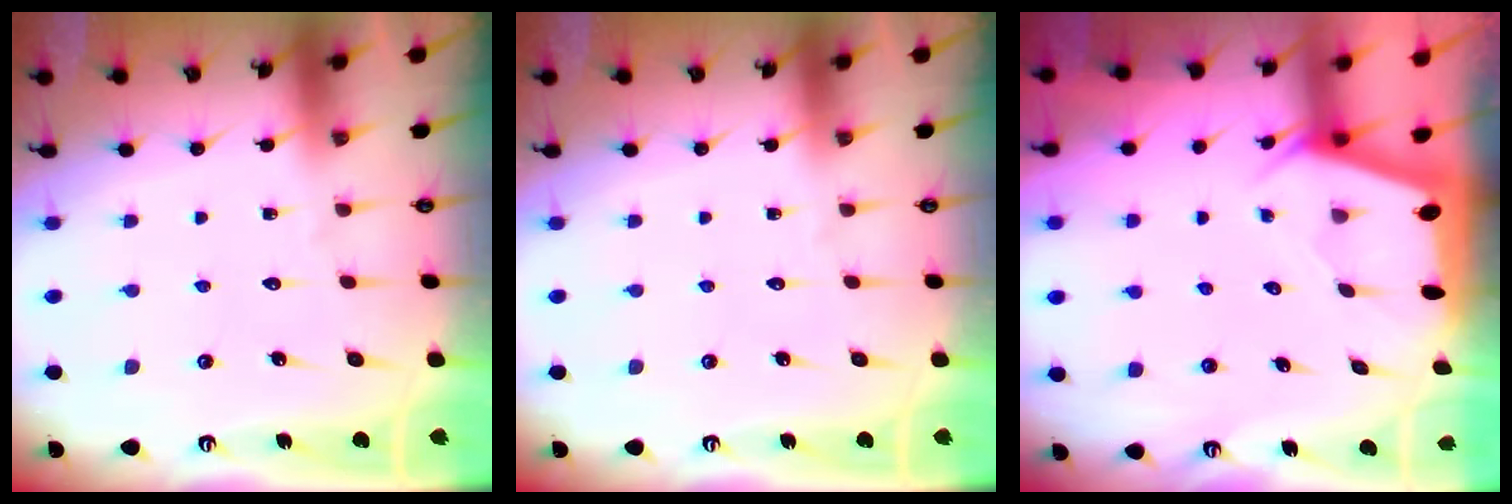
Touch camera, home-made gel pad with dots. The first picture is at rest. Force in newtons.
{"total": 0.0}
{"total": 1.9, "press": 1.9, "slide": 0.3}